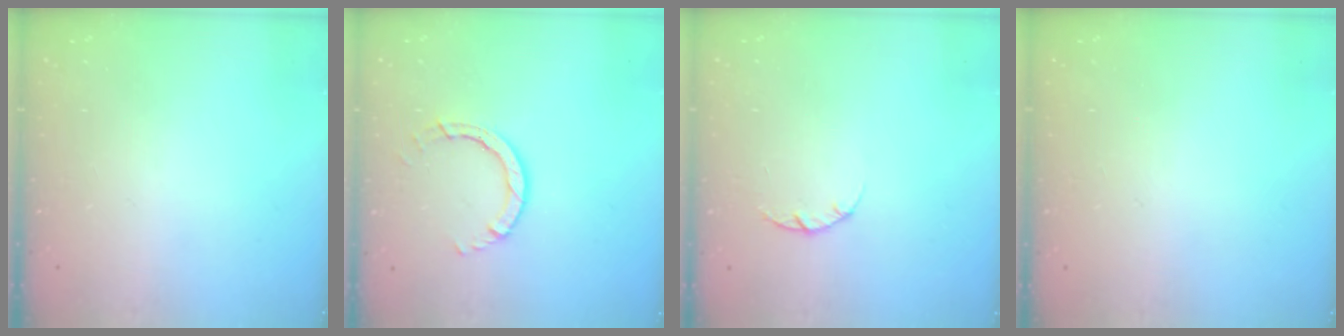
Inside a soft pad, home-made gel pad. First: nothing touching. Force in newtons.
{"total": 4.7, "press": 4.7, "slide": 0.3}
{"total": 3.1, "press": 3.0, "slide": 0.4}
{"total": 2.6, "press": 2.6, "slide": 0.2}